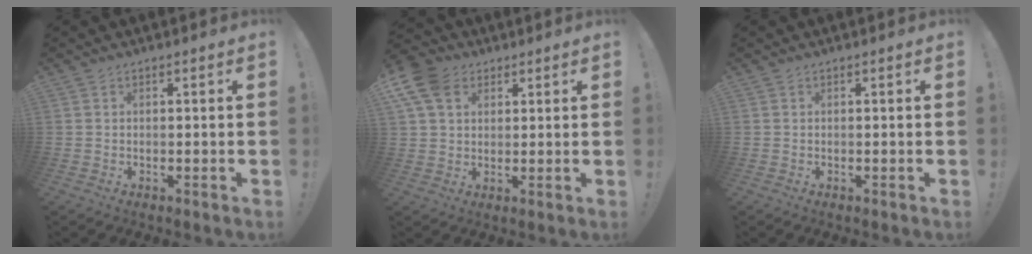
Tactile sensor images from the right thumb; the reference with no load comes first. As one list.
[{"total": 10.6, "force": [4.5, 7.6, 5.8], "torque": [-0.111, -0.013, 0.088]}, {"total": 0.0}]